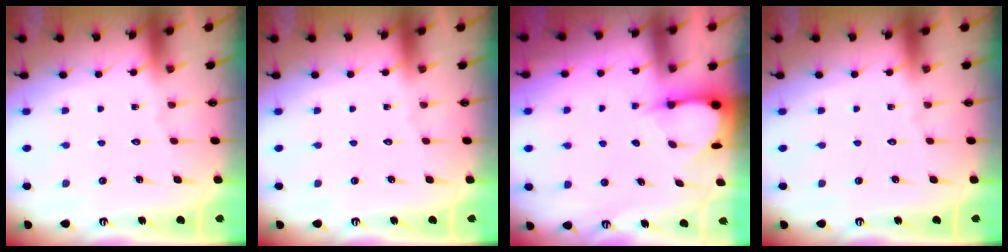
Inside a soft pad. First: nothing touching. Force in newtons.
{"total": 0.0}
{"total": 3.5, "press": 3.4, "slide": 0.3}
{"total": 0.0}